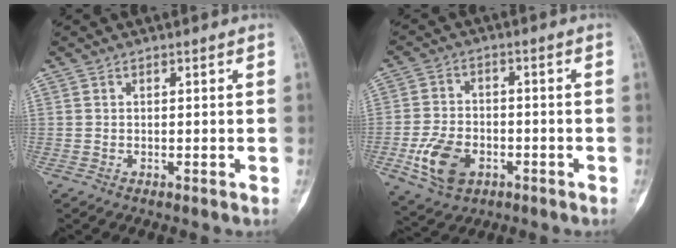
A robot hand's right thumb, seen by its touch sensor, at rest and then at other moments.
{"total": 9.9, "force": [-3.6, 6.6, 6.4], "torque": [-0.112, 0.013, -0.060]}